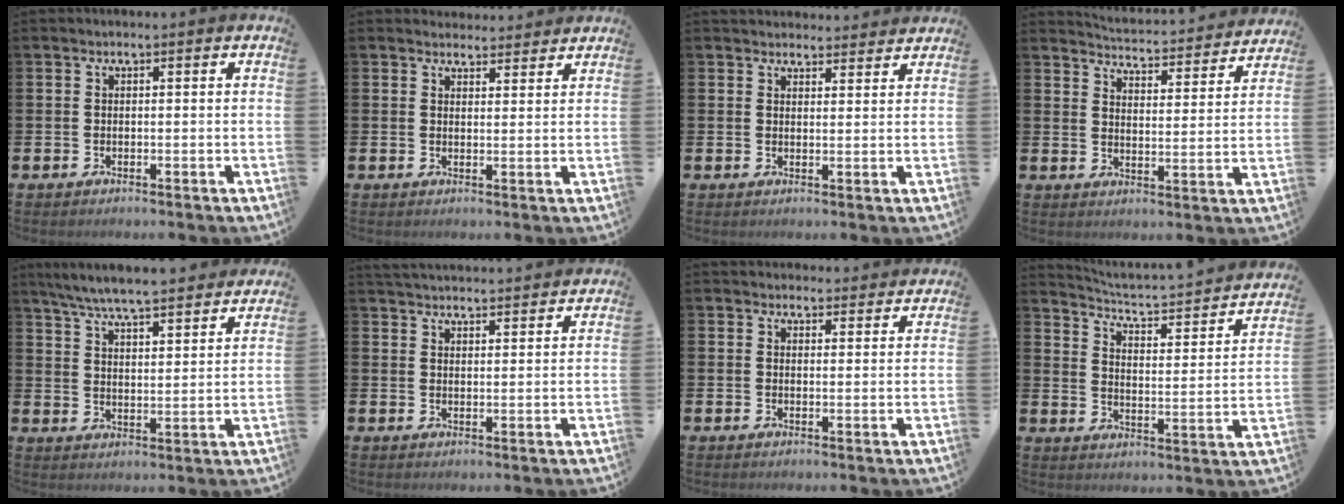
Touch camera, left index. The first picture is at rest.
{"total": 4.3, "force": [4.2, 0.7, -0.1], "torque": [0.004, -0.031, 0.073]}
{"total": 2.9, "force": [2.8, 0.8, -0.2], "torque": [0.009, -0.016, 0.050]}
{"total": 4.6, "force": [4.5, 0.2, 0.2], "torque": [-0.017, -0.042, 0.074]}
{"total": 7.2, "force": [6.9, 0.2, 2.0], "torque": [-0.065, -0.040, 0.123]}
{"total": 3.7, "force": [3.7, 0.3, 0.3], "torque": [-0.011, -0.019, 0.068]}
{"total": 2.7, "force": [2.6, 0.8, -0.2], "torque": [0.009, -0.013, 0.045]}
{"total": 4.4, "force": [4.2, 0.8, 1.2], "torque": [-0.048, -0.043, 0.061]}